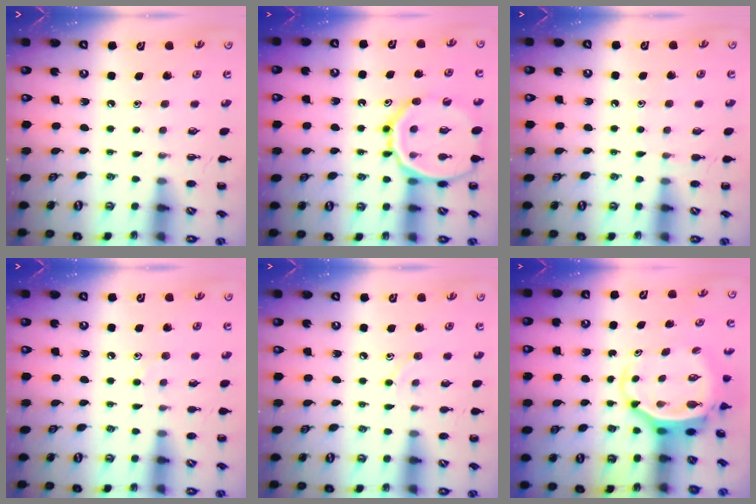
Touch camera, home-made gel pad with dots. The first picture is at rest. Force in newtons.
{"total": 17.3, "press": 17.2, "slide": 2.1}
{"total": 5.2, "press": 4.9, "slide": 1.6}
{"total": 5.8, "press": 5.3, "slide": 2.3}
{"total": 5.4, "press": 5.1, "slide": 1.8}
{"total": 5.1, "press": 4.9, "slide": 1.2}